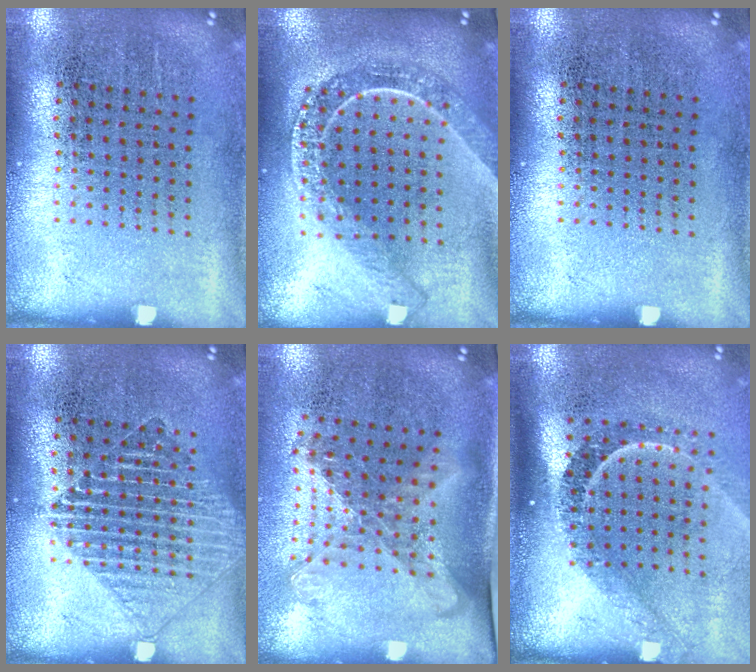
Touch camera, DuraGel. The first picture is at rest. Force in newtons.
{"total": 2.3, "press": 1.9, "slide": 1.2}
{"total": 0.0}
{"total": 1.3, "press": 1.3, "slide": 0.2}
{"total": 1.7, "press": 1.4, "slide": 1.1}
{"total": 2.3, "press": 1.6, "slide": 1.7}